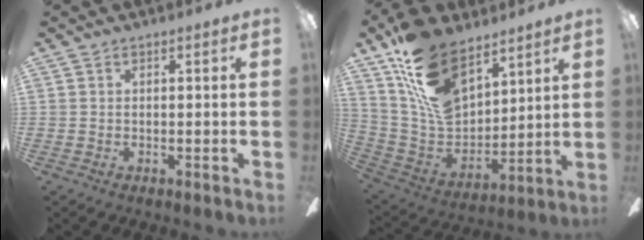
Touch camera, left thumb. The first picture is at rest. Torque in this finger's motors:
{"motor_torque": [2.01, 1.72, 1.56, -1.21, 0.23]}